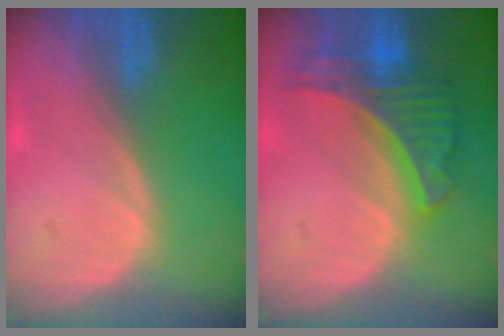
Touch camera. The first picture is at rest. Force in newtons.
{"total": 7.8, "press": 6.9, "slide": 3.6}